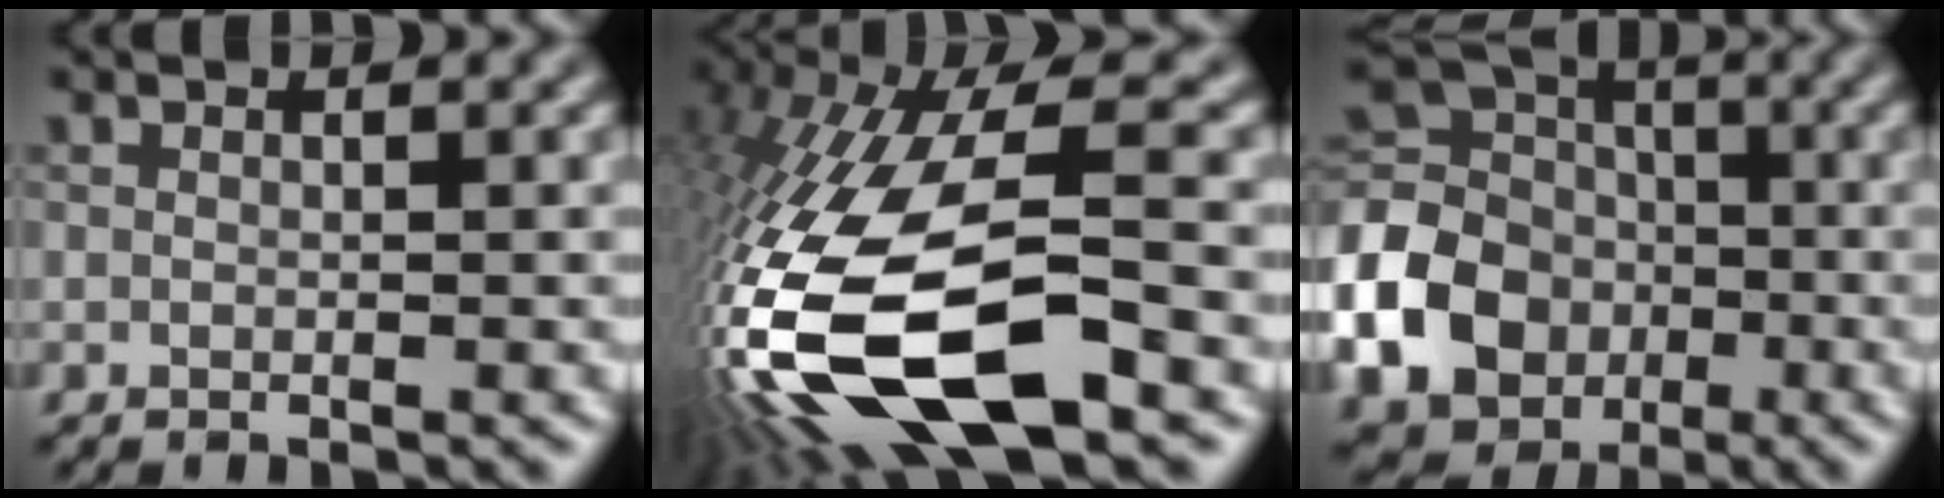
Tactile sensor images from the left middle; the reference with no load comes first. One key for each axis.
{"total": 17.0, "fx": -5.8, "fy": 5.7, "fz": 14.9, "tx": -0.318, "ty": -0.014, "tz": -0.107}
{"total": 10.8, "fx": -3.6, "fy": 8.7, "fz": 5.2, "tx": -0.134, "ty": -0.003, "tz": -0.085}